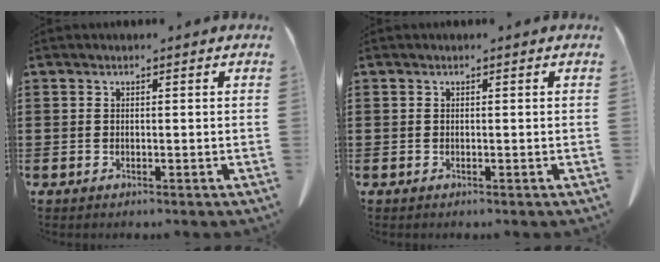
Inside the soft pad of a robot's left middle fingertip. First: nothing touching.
{"total": 0.0}